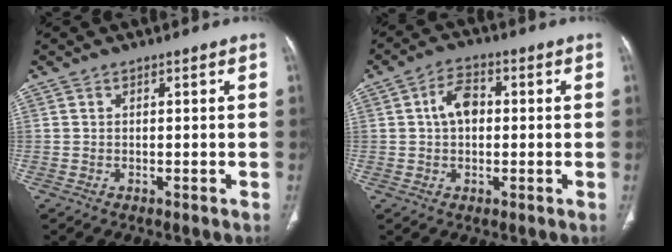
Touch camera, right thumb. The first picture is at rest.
{"total": 5.9, "force": [0.6, 3.8, 4.4], "torque": [-0.070, 0.015, 0.004]}